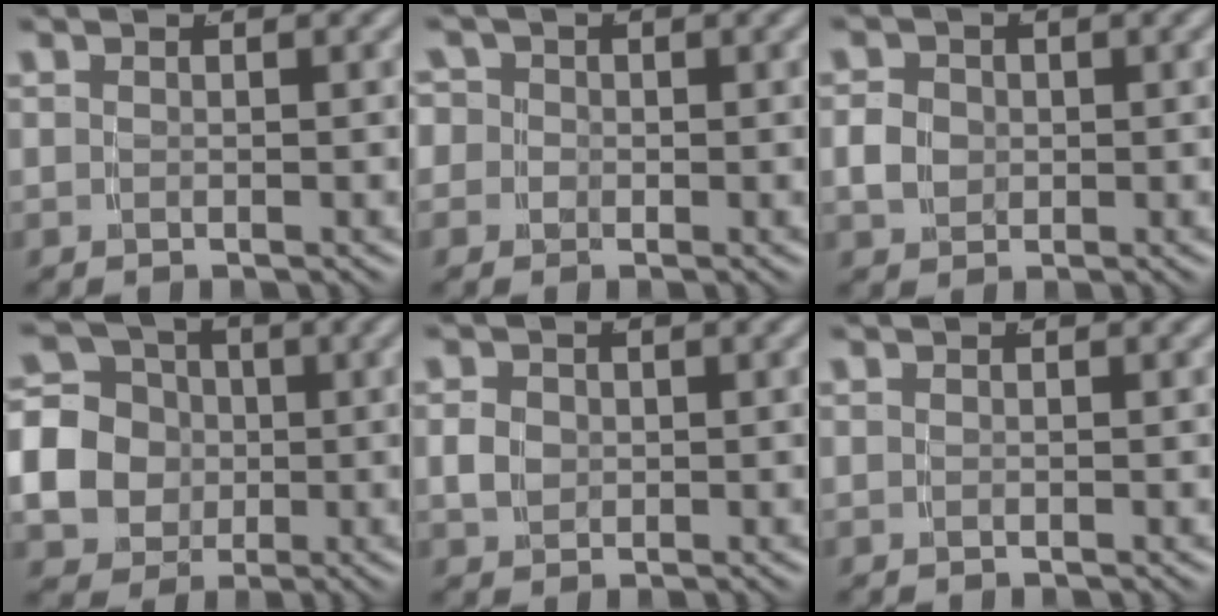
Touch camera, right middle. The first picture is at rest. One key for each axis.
{"total": 5.2, "fx": -0.3, "fy": 4.9, "fz": 1.5, "tx": -0.043, "ty": -0.008, "tz": -0.020}
{"total": 2.4, "fx": -0.1, "fy": 2.0, "fz": 1.2, "tx": -0.025, "ty": -0.002, "tz": -0.001}
{"total": 13.1, "fx": -0.5, "fy": 11.8, "fz": 5.6, "tx": -0.133, "ty": -0.039, "tz": -0.015}
{"total": 1.5, "fx": 0.0, "fy": 1.2, "fz": 0.9, "tx": -0.016, "ty": 0.001, "tz": 0.002}
{"total": 0.0}